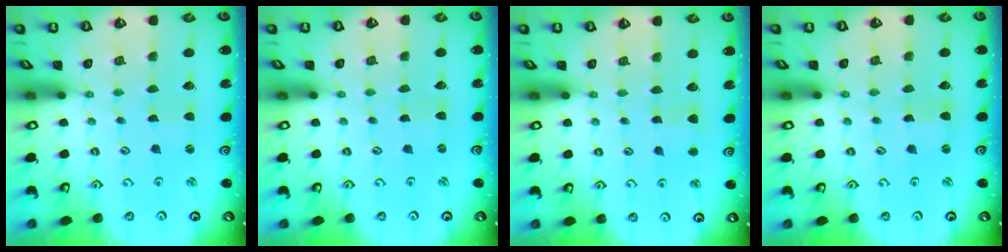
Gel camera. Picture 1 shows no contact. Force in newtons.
{"total": 0.0}
{"total": 3.6, "press": 3.5, "slide": 0.4}
{"total": 0.8, "press": 0.8, "slide": 0.2}